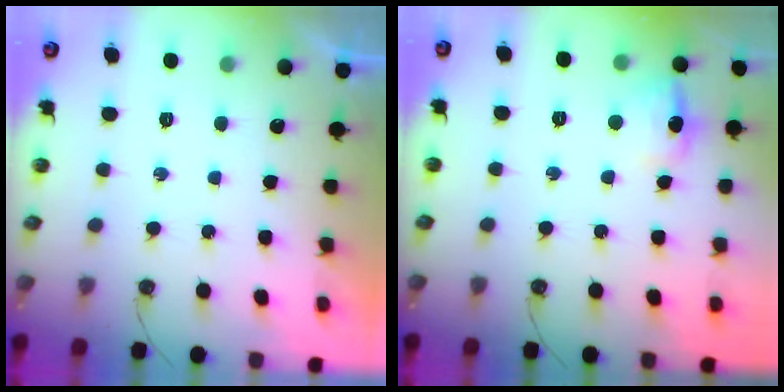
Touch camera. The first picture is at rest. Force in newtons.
{"total": 9.6, "press": 9.6, "slide": 0.8}